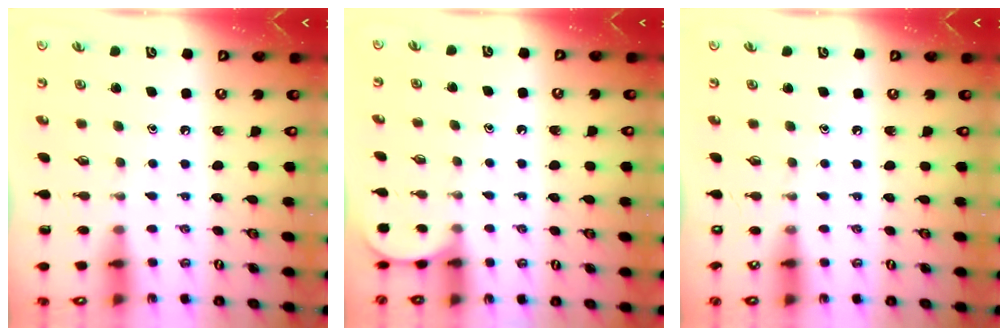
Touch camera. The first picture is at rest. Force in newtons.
{"total": 1.1, "press": 1.1, "slide": 0.1}
{"total": 0.0}